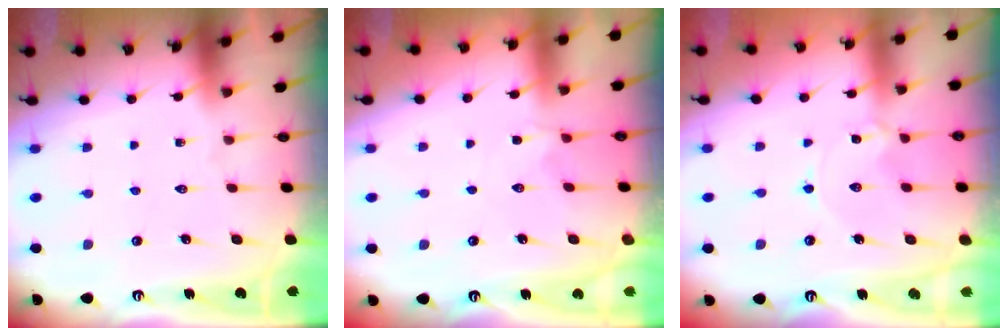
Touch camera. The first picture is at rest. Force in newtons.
{"total": 1.9, "press": 1.8, "slide": 0.5}
{"total": 1.7, "press": 1.6, "slide": 0.1}